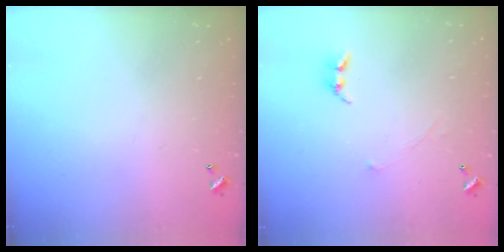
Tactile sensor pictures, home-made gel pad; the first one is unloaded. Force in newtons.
{"total": 0.7, "press": 0.6, "slide": 0.4}